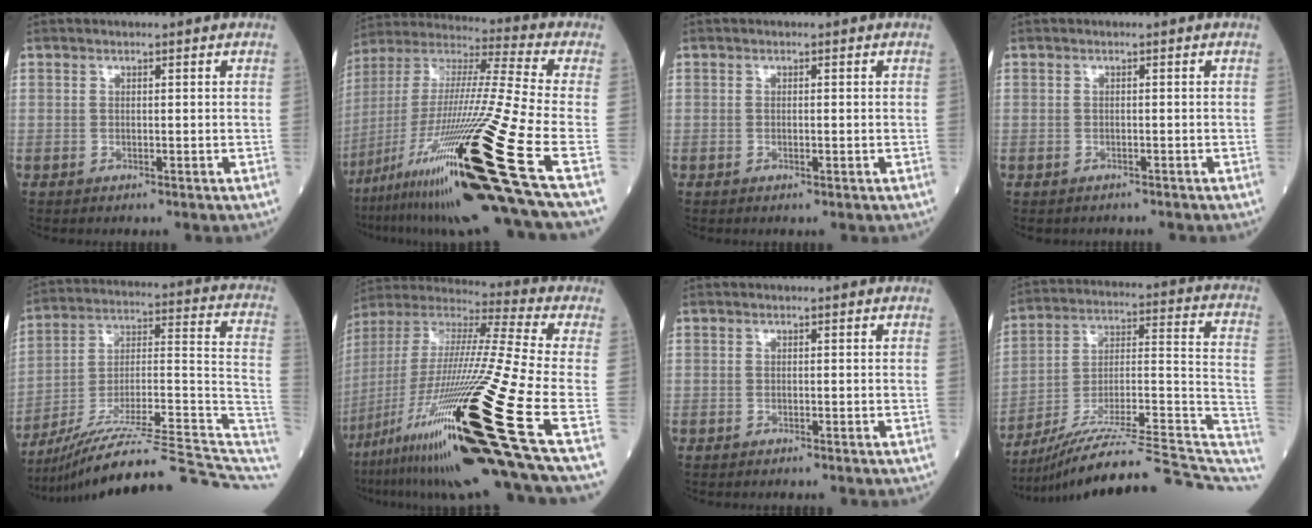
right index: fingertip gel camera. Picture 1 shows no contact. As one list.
[{"total": 29.2, "force": [-13.5, -1.0, 25.9], "torque": [-0.459, -0.047, -0.243]}, {"total": 0.8, "force": [-0.1, 0.2, 0.7], "torque": [-0.015, -0.002, -0.001]}, {"total": 1.3, "force": [-1.0, 0.7, -0.3], "torque": [-0.003, 0.002, -0.019]}, {"total": 25.4, "force": [-20.9, 1.3, 14.5], "torque": [-0.160, 0.018, -0.324]}, {"total": 31.7, "force": [-14.0, -0.2, 28.5], "torque": [-0.520, -0.055, -0.258]}, {"total": 0.6, "force": [-0.6, -0.1, 0.1], "torque": [0.000, -0.001, -0.011]}, {"total": 24.9, "force": [-21.0, 1.2, 13.3], "torque": [-0.149, 0.018, -0.323]}]